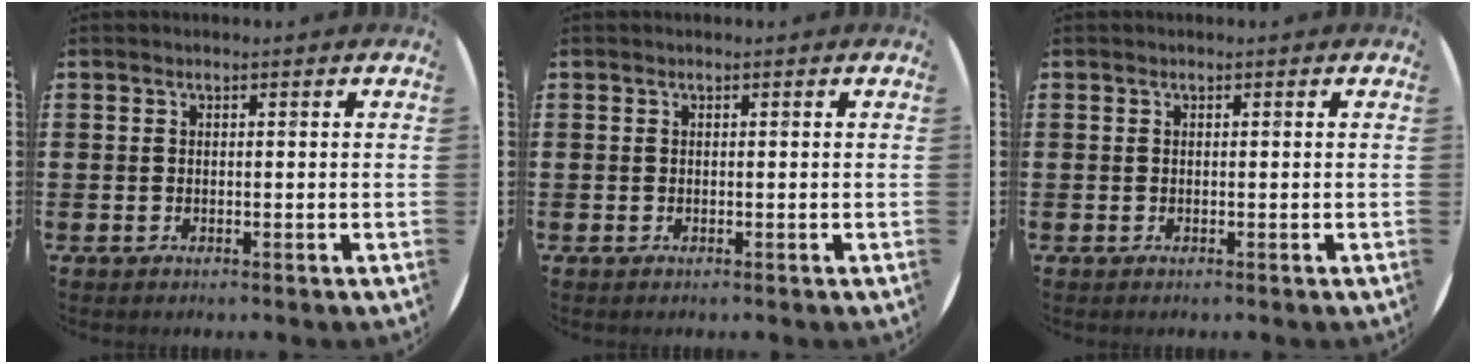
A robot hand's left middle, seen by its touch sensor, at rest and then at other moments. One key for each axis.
{"total": 0.0}
{"total": 0.0}